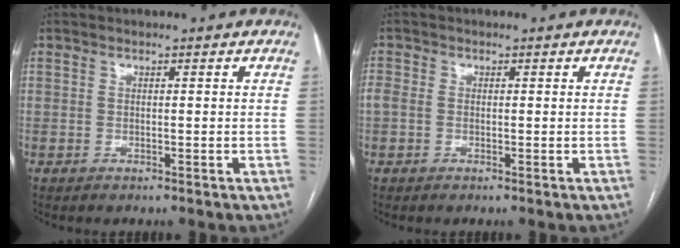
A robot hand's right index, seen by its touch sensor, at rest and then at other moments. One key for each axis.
{"total": 2.2, "fx": -0.1, "fy": 1.7, "fz": 1.3, "tx": -0.045, "ty": 0.013, "tz": 0.000}